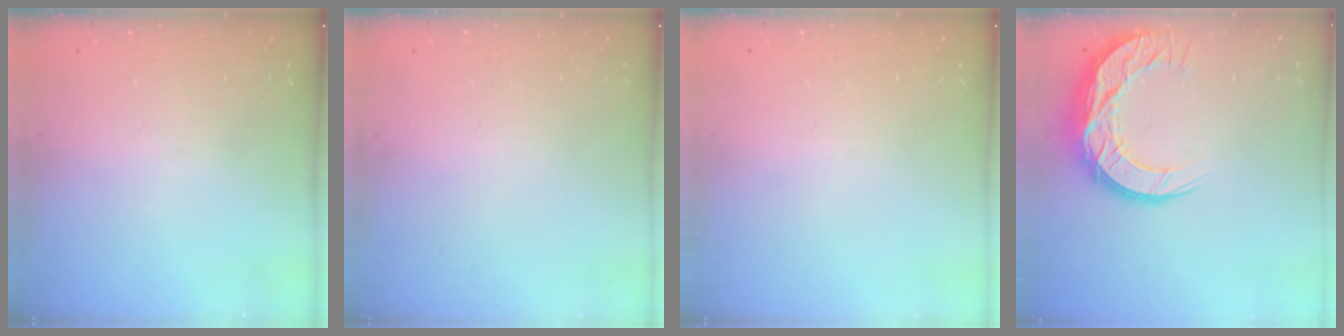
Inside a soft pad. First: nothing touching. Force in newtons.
{"total": 0.0}
{"total": 0.0}
{"total": 15.4, "press": 15.3, "slide": 1.0}